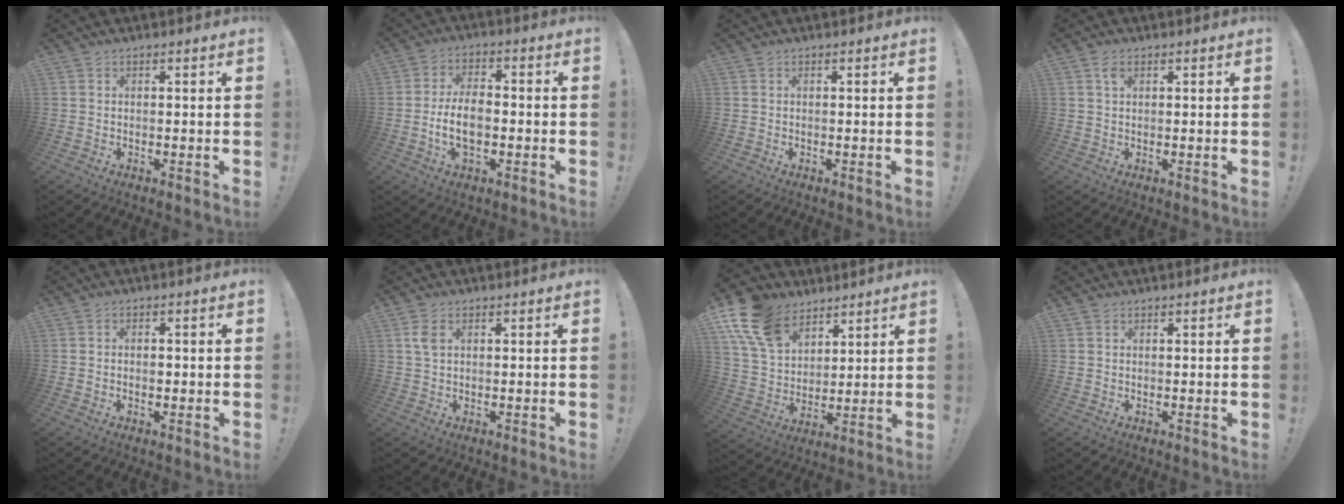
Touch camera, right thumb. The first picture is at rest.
{"total": 9.2, "force": [-2.3, 5.0, 7.4], "torque": [-0.139, 0.007, -0.041]}
{"total": 0.0}
{"total": 2.2, "force": [1.1, 1.2, 1.5], "torque": [-0.017, -0.004, 0.016]}
{"total": 1.4, "force": [-0.6, 0.8, 1.0], "torque": [-0.010, 0.000, -0.013]}
{"total": 3.5, "force": [1.3, 2.0, 2.6], "torque": [-0.048, 0.003, 0.022]}
{"total": 16.6, "force": [10.2, 10.6, 7.7], "torque": [-0.144, -0.051, 0.198]}
{"total": 1.0, "force": [0.7, 0.7, 0.0], "torque": [0.007, -0.004, 0.013]}